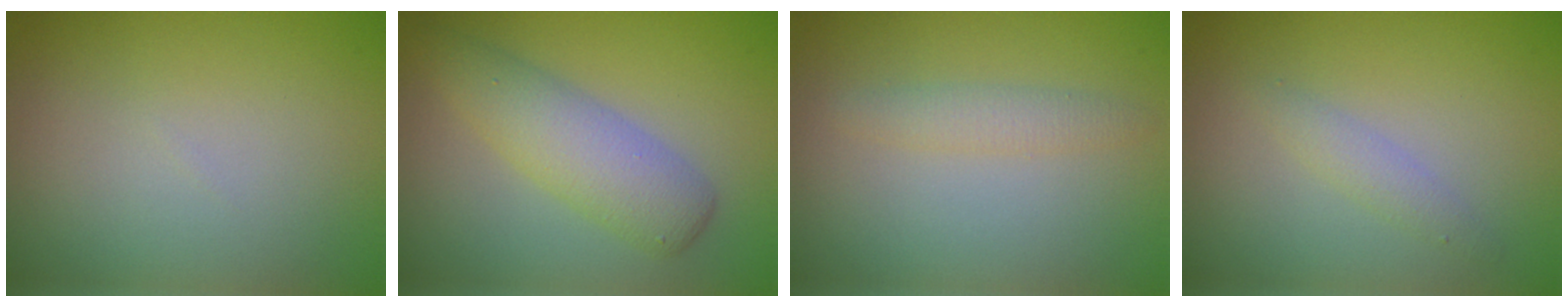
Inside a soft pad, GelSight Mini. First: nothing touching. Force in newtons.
{"total": 4.5, "press": 4.5, "slide": 0.1}
{"total": 1.6, "press": 1.6, "slide": 0.1}
{"total": 1.3, "press": 1.3, "slide": 0.0}